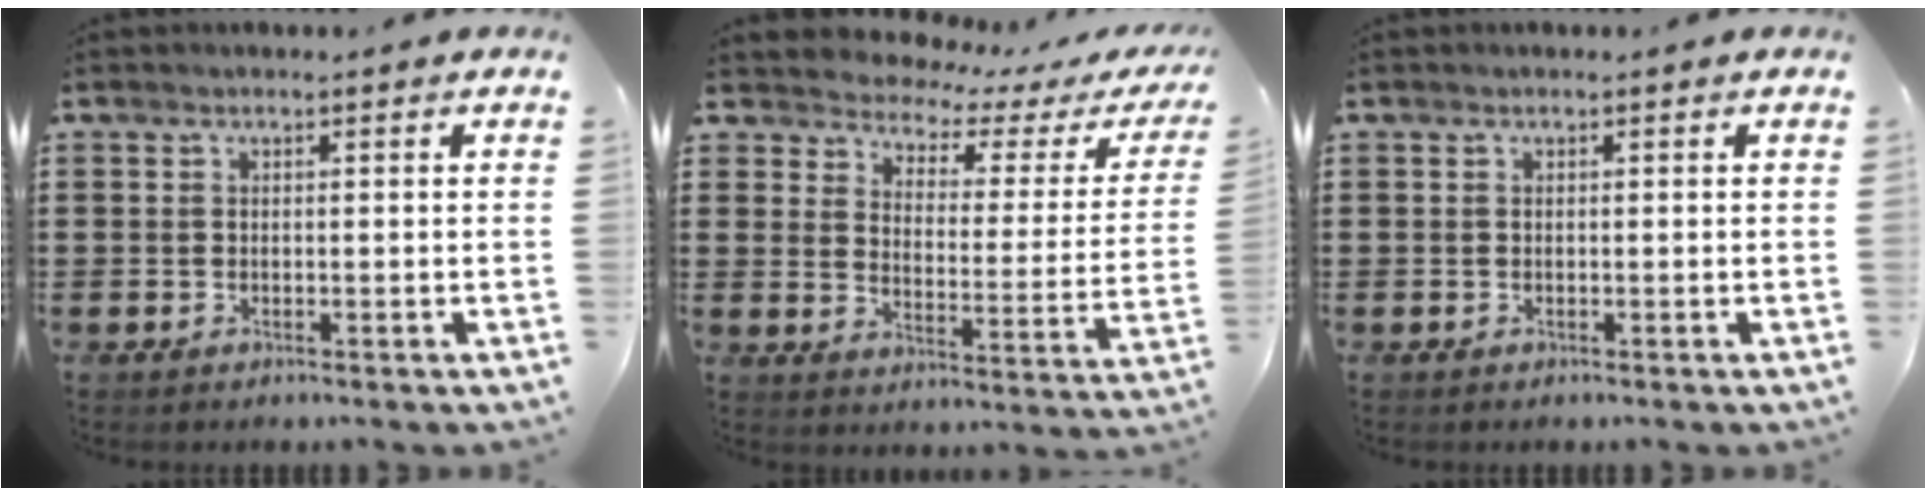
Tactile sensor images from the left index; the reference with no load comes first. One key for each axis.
{"total": 3.1, "fx": 3.0, "fy": 0.8, "fz": 0.4, "tx": -0.033, "ty": -0.026, "tz": 0.043}
{"total": 0.0}